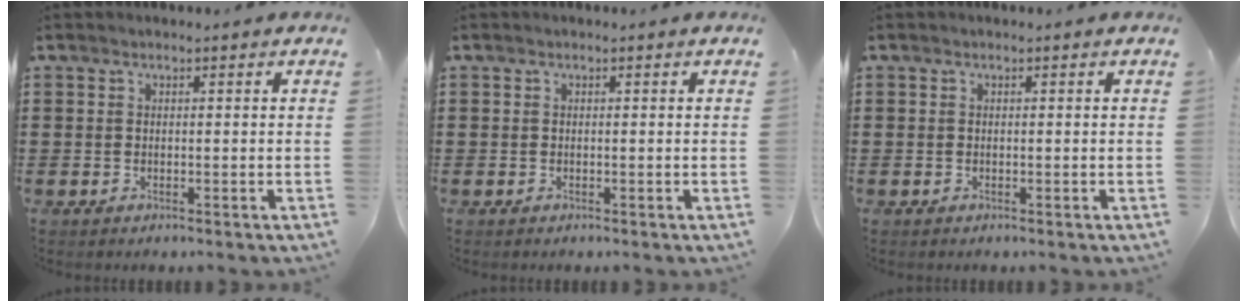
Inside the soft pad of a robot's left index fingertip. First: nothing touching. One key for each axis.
{"total": 0.0}
{"total": 0.0}